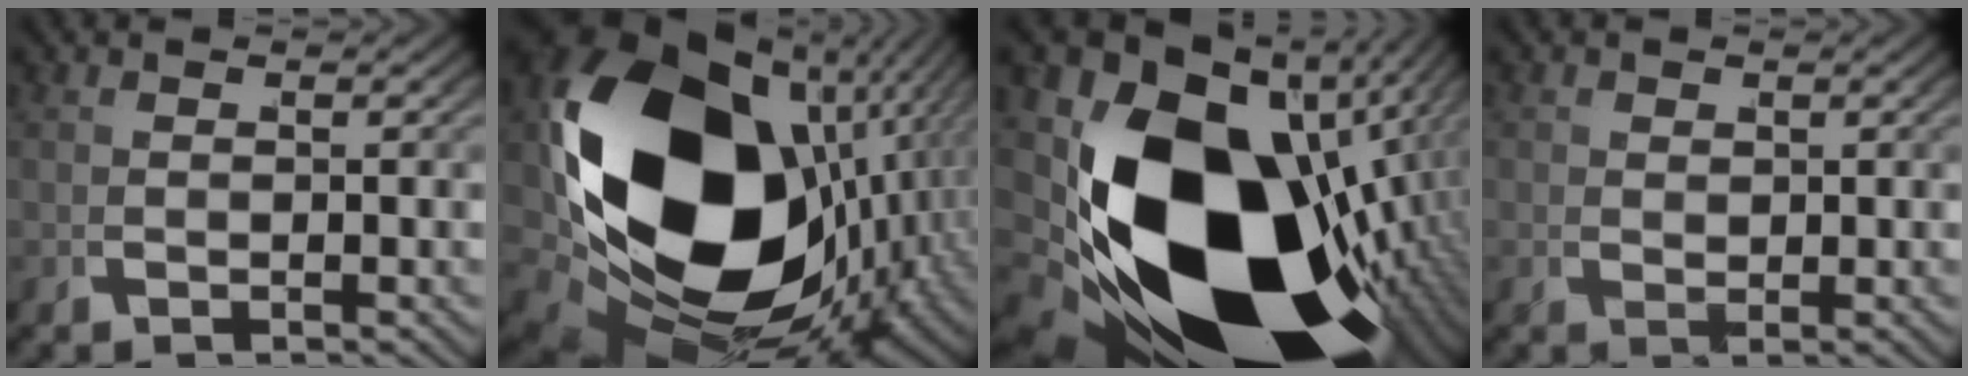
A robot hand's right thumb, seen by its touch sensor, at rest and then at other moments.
{"total": 31.6, "force": [-3.0, 19.7, 24.6], "torque": [-0.427, -0.059, -0.009]}
{"total": 32.7, "force": [-6.0, 19.3, 25.7], "torque": [-0.438, -0.080, -0.059]}
{"total": 1.1, "force": [0.6, 0.9, 0.2], "torque": [0.002, -0.007, 0.016]}